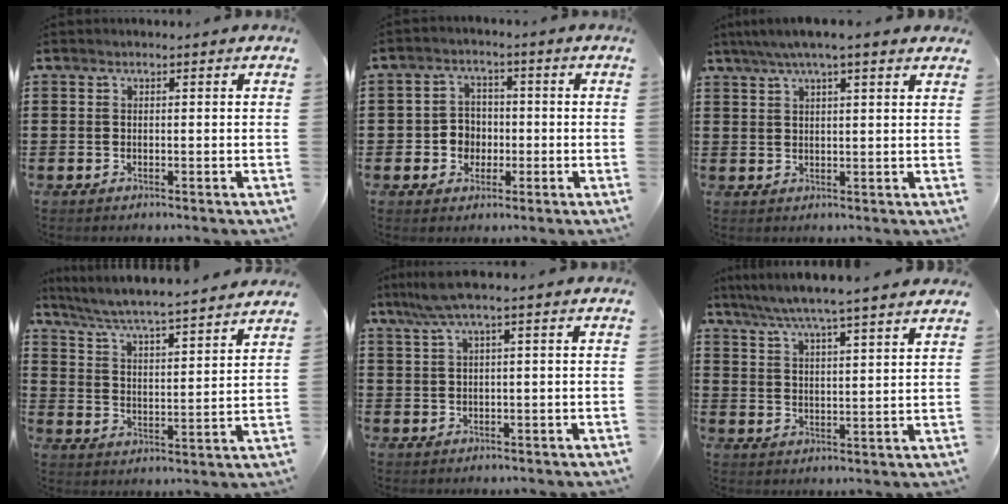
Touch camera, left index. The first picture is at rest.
{"total": 3.9, "force": [-0.9, 3.6, 1.3], "torque": [-0.037, 0.008, -0.020]}
{"total": 4.5, "force": [3.2, 0.2, 3.1], "torque": [-0.066, -0.002, 0.057]}
{"total": 4.8, "force": [4.6, -0.8, 1.3], "torque": [-0.049, -0.041, 0.070]}
{"total": 3.5, "force": [1.2, -0.1, 3.3], "torque": [-0.071, -0.004, 0.019]}
{"total": 5.4, "force": [4.7, -1.0, 2.5], "torque": [-0.065, -0.029, 0.079]}